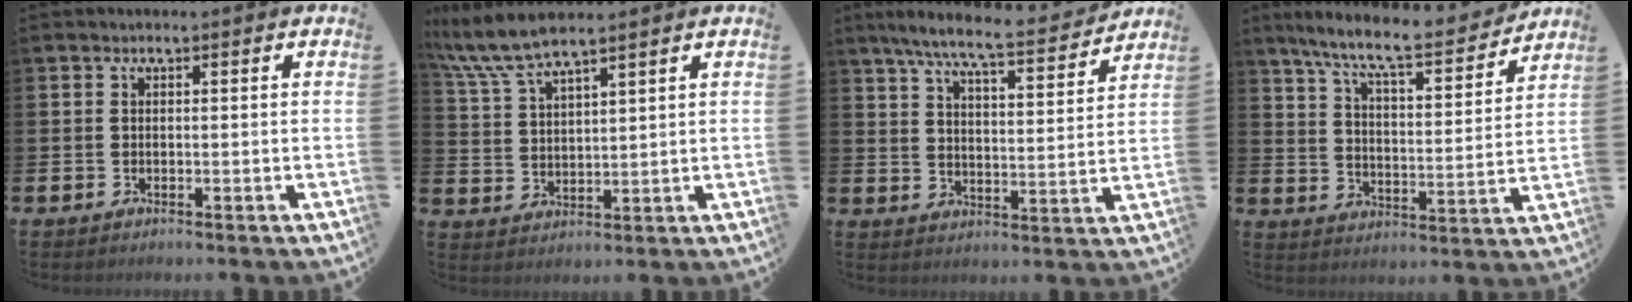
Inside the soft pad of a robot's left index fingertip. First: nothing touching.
{"total": 7.2, "force": [6.5, 1.0, 3.0], "torque": [-0.085, -0.018, 0.118]}
{"total": 8.0, "force": [7.2, 0.4, 3.6], "torque": [-0.088, -0.048, 0.121]}
{"total": 9.2, "force": [8.2, 1.1, 4.0], "torque": [-0.104, -0.054, 0.138]}